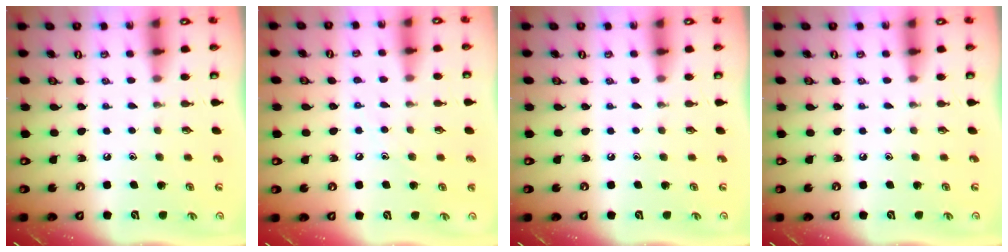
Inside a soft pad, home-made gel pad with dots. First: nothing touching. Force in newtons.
{"total": 6.2, "press": 6.2, "slide": 0.7}
{"total": 0.0}
{"total": 0.0}